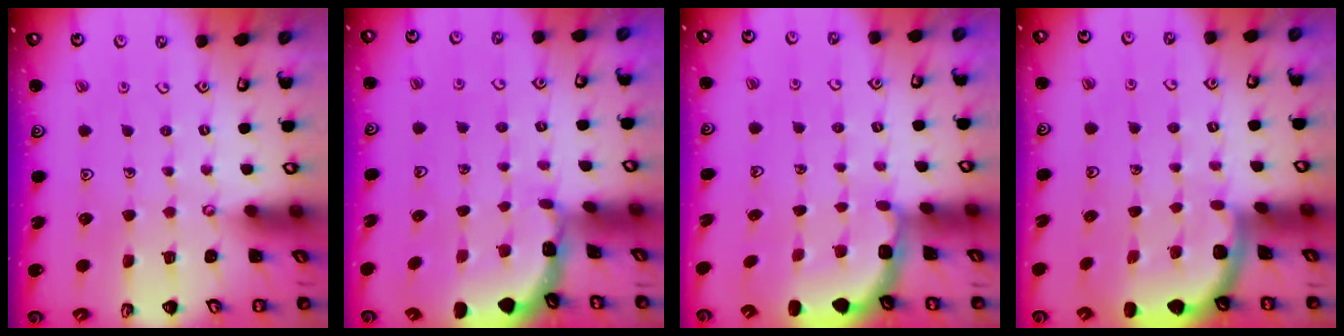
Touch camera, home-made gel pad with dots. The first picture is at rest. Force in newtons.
{"total": 1.0, "press": 1.0, "slide": 0.2}
{"total": 2.7, "press": 2.1, "slide": 1.7}
{"total": 1.3, "press": 1.3, "slide": 0.1}